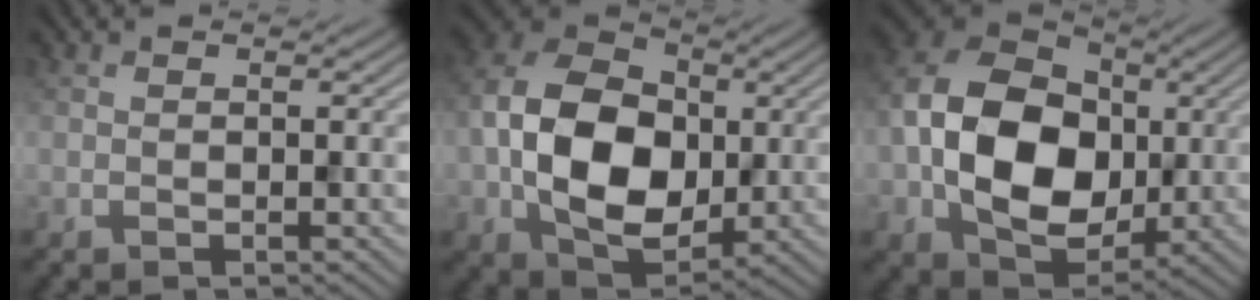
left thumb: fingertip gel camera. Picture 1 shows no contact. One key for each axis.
{"total": 13.6, "fx": -0.8, "fy": 9.6, "fz": 9.6, "tx": -0.213, "ty": 0.007, "tz": -0.018}
{"total": 15.0, "fx": -1.0, "fy": 11.0, "fz": 10.2, "tx": -0.223, "ty": 0.000, "tz": -0.016}